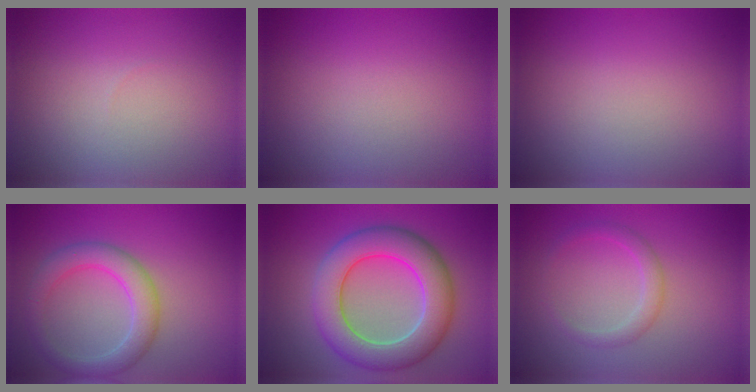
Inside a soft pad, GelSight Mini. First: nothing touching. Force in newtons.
{"total": 0.0}
{"total": 0.0}
{"total": 4.2, "press": 4.1, "slide": 0.3}
{"total": 8.1, "press": 8.1, "slide": 0.4}
{"total": 1.8, "press": 1.7, "slide": 0.1}